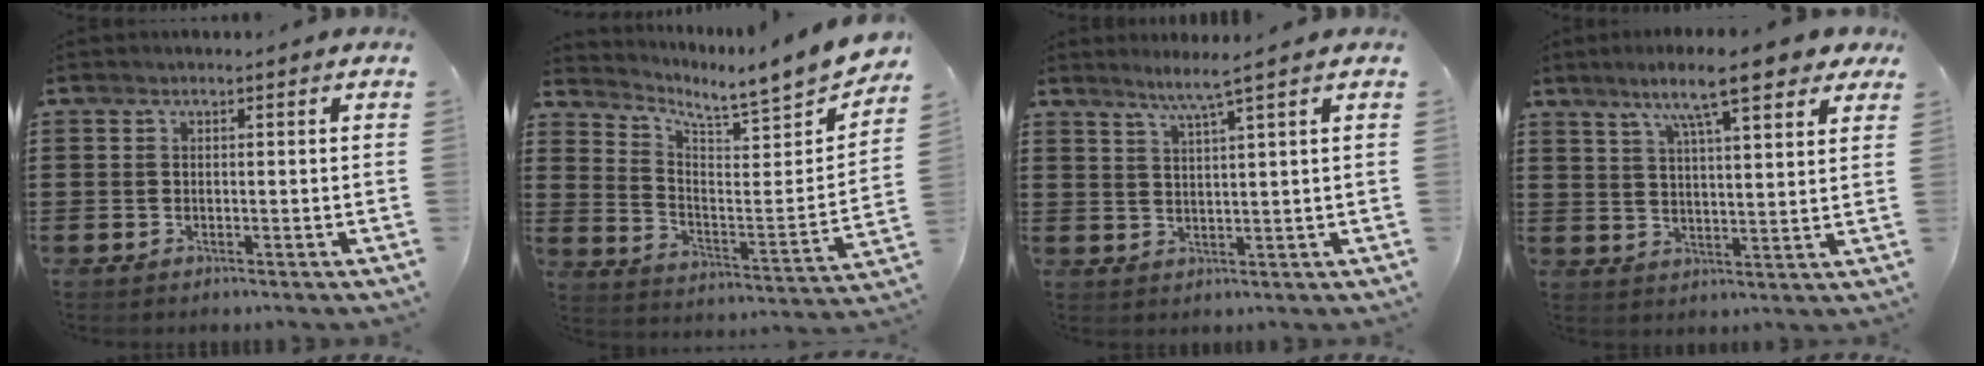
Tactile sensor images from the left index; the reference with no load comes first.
{"total": 4.9, "force": [4.7, 0.1, 1.4], "torque": [-0.046, -0.049, 0.071]}
{"total": 3.5, "force": [2.5, -0.9, 2.3], "torque": [-0.052, -0.006, 0.040]}
{"total": 10.1, "force": [7.2, 1.3, 7.0], "torque": [-0.130, -0.014, 0.119]}